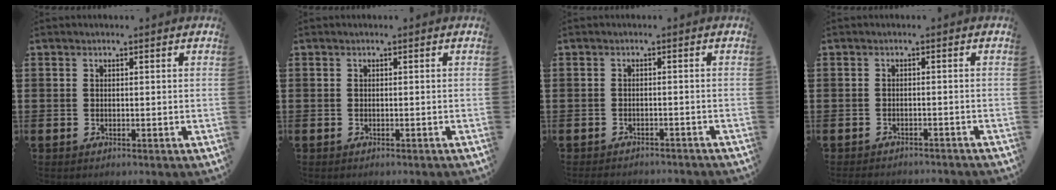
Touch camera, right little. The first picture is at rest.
{"total": 0.0}
{"total": 1.3, "force": [-1.2, 0.0, 0.0], "torque": [-0.003, 0.001, -0.026]}
{"total": 1.2, "force": [-1.2, 0.0, 0.0], "torque": [-0.003, 0.000, -0.025]}